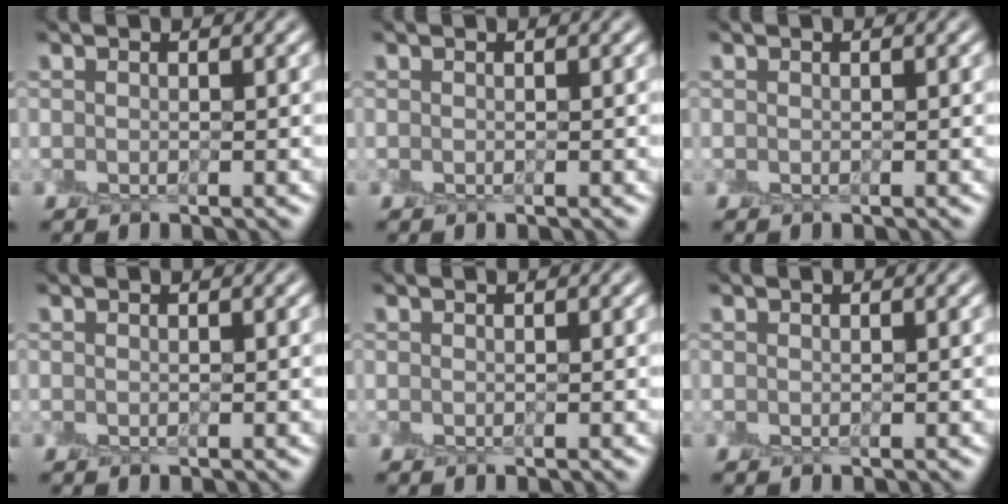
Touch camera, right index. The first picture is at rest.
{"total": 0.0}
{"total": 0.0}
{"total": 0.0}
{"total": 0.0}
{"total": 0.0}